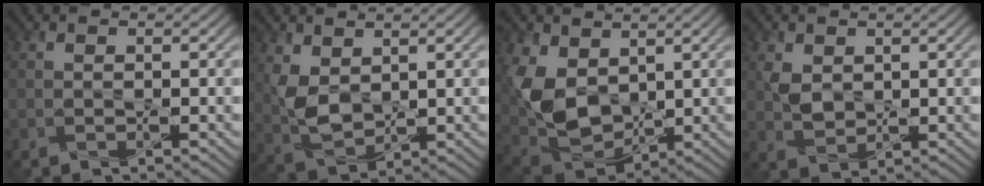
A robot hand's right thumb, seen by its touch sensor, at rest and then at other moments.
{"total": 5.3, "force": [1.9, 3.3, 3.6], "torque": [-0.091, -0.007, 0.042]}
{"total": 9.7, "force": [2.2, 6.7, 6.7], "torque": [-0.188, -0.007, 0.046]}
{"total": 3.2, "force": [1.0, 2.3, 1.8], "torque": [-0.049, -0.003, 0.022]}